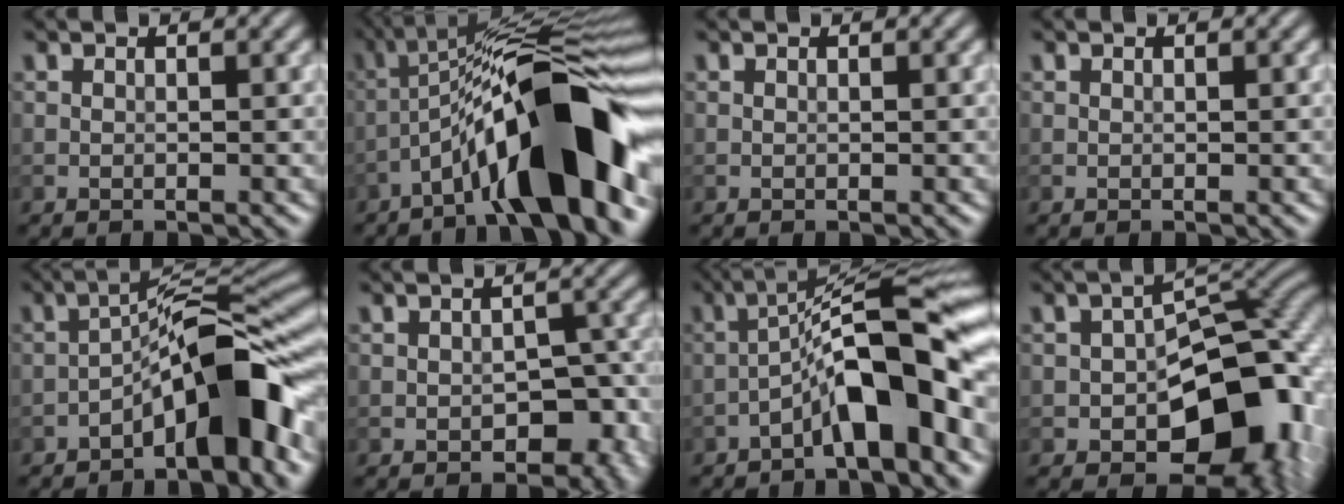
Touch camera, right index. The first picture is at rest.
{"total": 13.3, "force": [-6.1, 3.0, 11.5], "torque": [-0.183, 0.018, -0.099]}
{"total": 0.0}
{"total": 0.0}
{"total": 8.7, "force": [-4.2, 2.2, 7.3], "torque": [-0.104, 0.029, -0.077]}
{"total": 5.8, "force": [-1.9, 3.6, 4.1], "torque": [-0.039, -0.009, -0.019]}
{"total": 9.8, "force": [-3.7, 2.3, 8.8], "torque": [-0.137, 0.026, -0.070]}
{"total": 13.2, "force": [-4.5, 8.0, 9.5], "torque": [-0.109, -0.007, -0.069]}